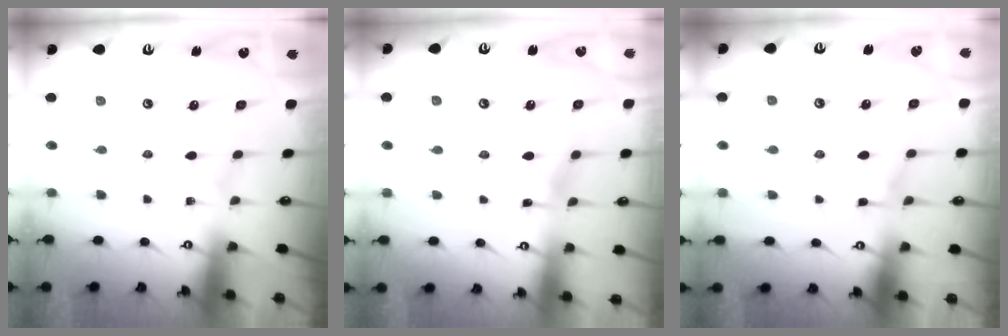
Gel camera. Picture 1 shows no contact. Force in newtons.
{"total": 3.0, "press": 2.9, "slide": 0.3}
{"total": 3.3, "press": 3.3, "slide": 0.6}